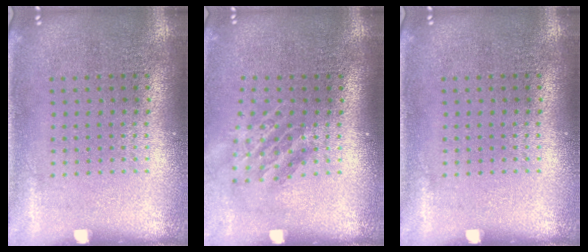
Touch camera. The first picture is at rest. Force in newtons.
{"total": 1.6, "press": 1.2, "slide": 1.1}
{"total": 0.0}